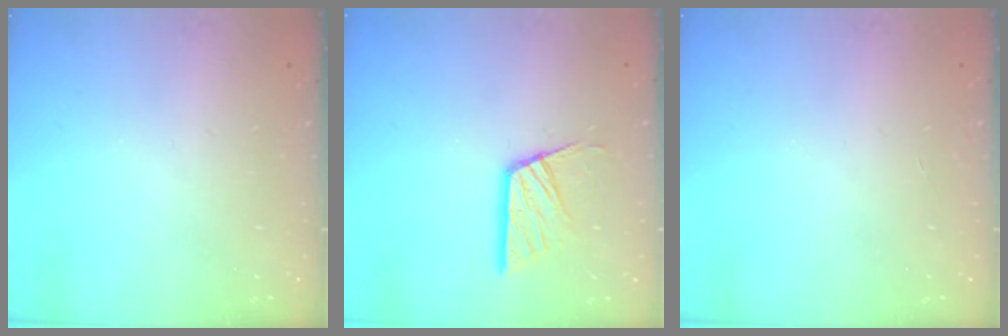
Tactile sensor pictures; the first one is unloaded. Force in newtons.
{"total": 11.6, "press": 11.5, "slide": 0.8}
{"total": 0.0}